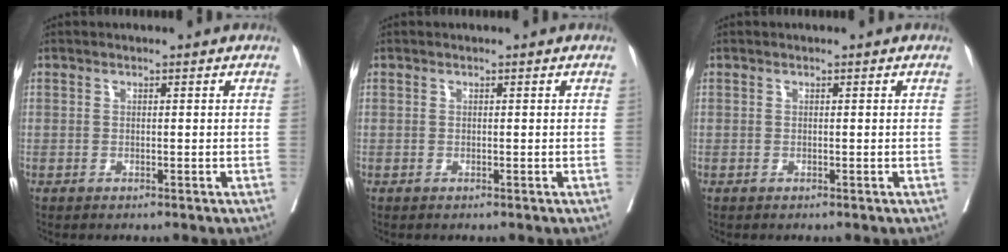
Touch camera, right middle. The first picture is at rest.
{"total": 0.0}
{"total": 0.0}